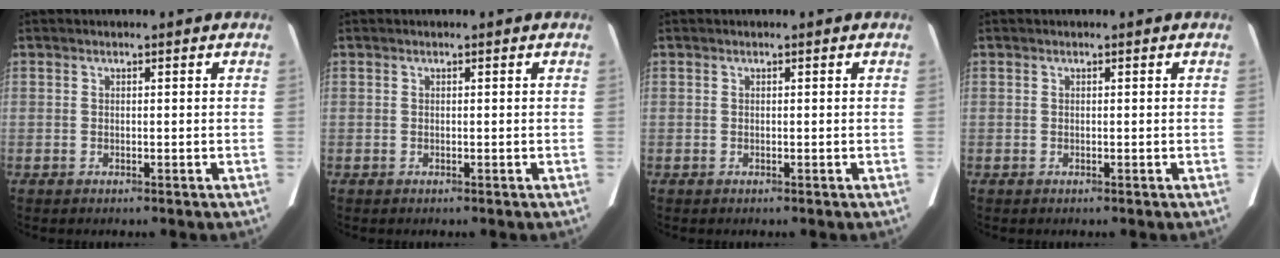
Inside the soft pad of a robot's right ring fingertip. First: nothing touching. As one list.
[{"total": 0.0}, {"total": 0.0}, {"total": 0.0}]